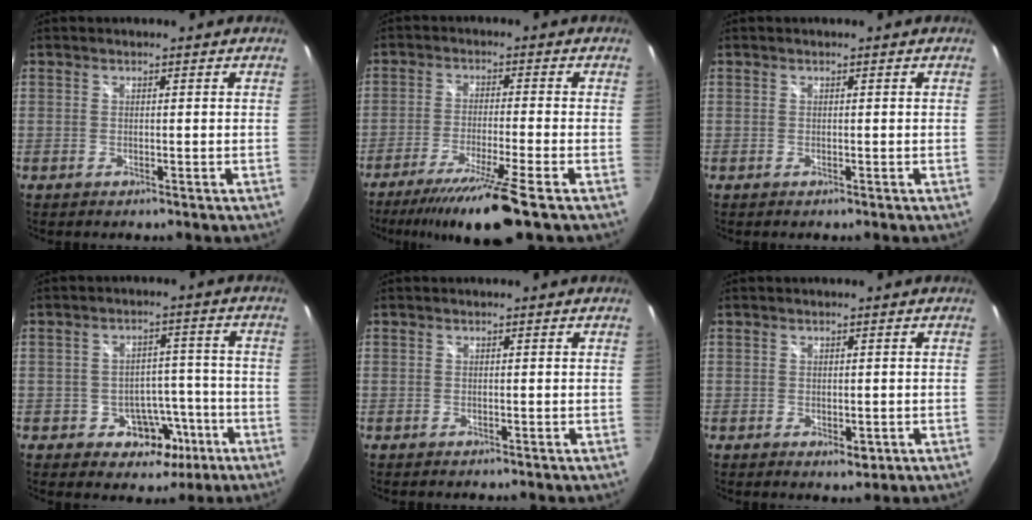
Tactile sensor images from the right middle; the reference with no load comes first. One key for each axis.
{"total": 12.5, "fx": -9.5, "fy": -1.0, "fz": 8.2, "tx": -0.168, "ty": -0.035, "tz": -0.157}
{"total": 0.0}
{"total": 7.4, "fx": -3.5, "fy": 5.8, "fz": 2.9, "tx": -0.053, "ty": 0.025, "tz": -0.032}
{"total": 0.0}
{"total": 1.9, "fx": -0.4, "fy": 1.4, "fz": 1.2, "tx": -0.018, "ty": -0.006, "tz": -0.006}